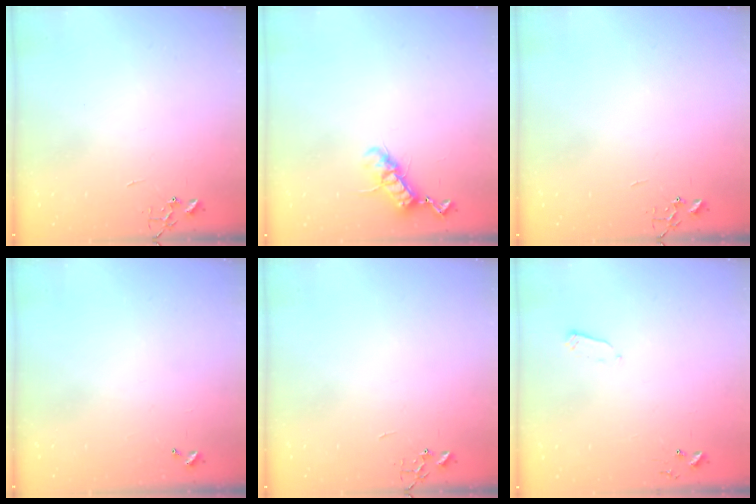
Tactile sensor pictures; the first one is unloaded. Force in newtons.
{"total": 11.0, "press": 10.9, "slide": 1.1}
{"total": 0.0}
{"total": 0.0}
{"total": 0.0}
{"total": 2.4, "press": 2.4, "slide": 0.4}